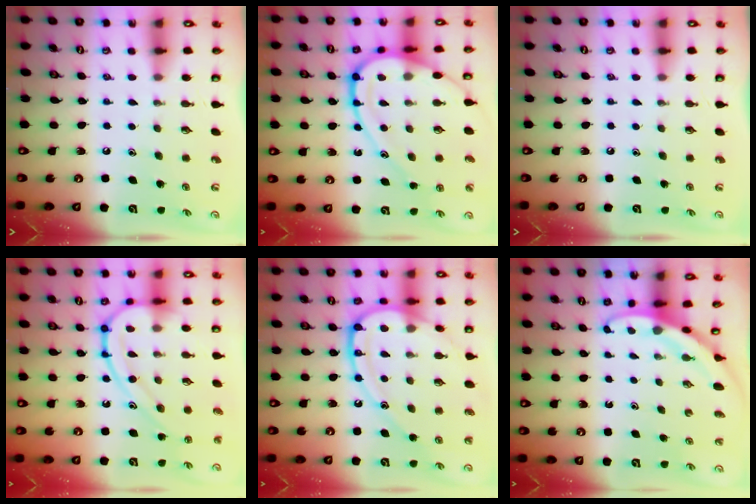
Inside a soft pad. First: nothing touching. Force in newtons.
{"total": 15.5, "press": 15.4, "slide": 1.1}
{"total": 0.0}
{"total": 13.7, "press": 13.7, "slide": 0.2}
{"total": 16.2, "press": 16.1, "slide": 1.5}
{"total": 2.9, "press": 2.9, "slide": 0.1}